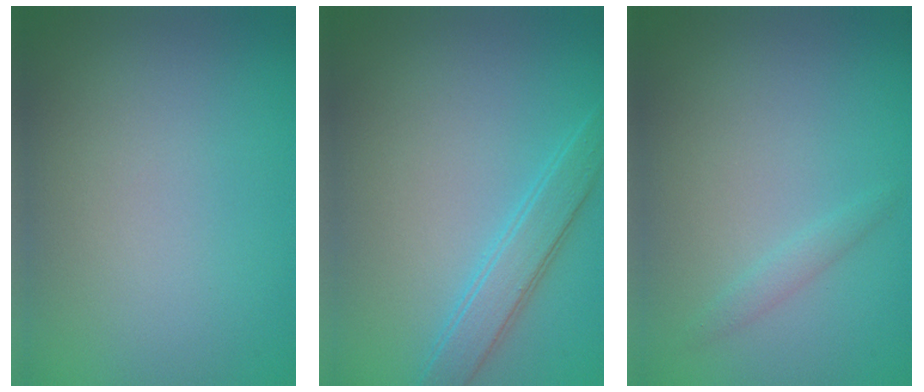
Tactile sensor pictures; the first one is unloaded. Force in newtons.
{"total": 2.8, "press": 2.8, "slide": 0.1}
{"total": 1.6, "press": 1.6, "slide": 0.1}